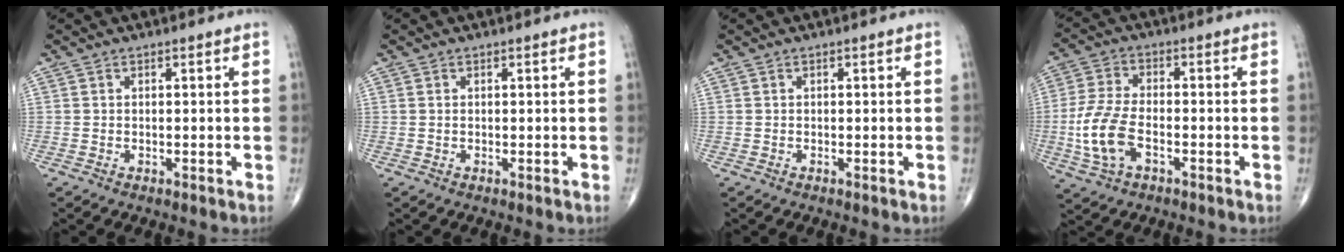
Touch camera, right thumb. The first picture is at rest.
{"total": 0.0}
{"total": 0.0}
{"total": 10.1, "force": [-2.8, 5.4, 8.1], "torque": [-0.179, 0.013, -0.055]}